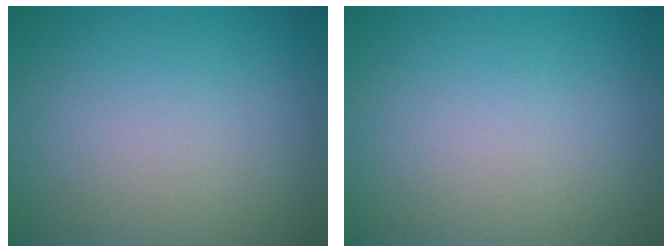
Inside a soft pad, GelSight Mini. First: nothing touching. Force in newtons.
{"total": 0.0}